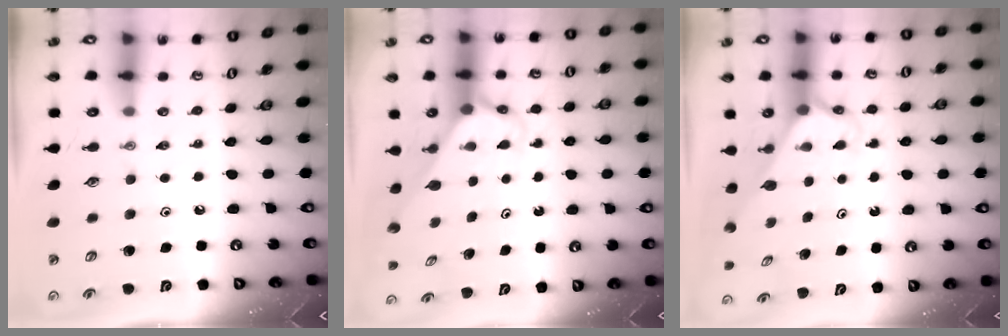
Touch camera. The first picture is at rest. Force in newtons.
{"total": 2.9, "press": 2.9, "slide": 0.2}
{"total": 2.5, "press": 2.5, "slide": 0.2}